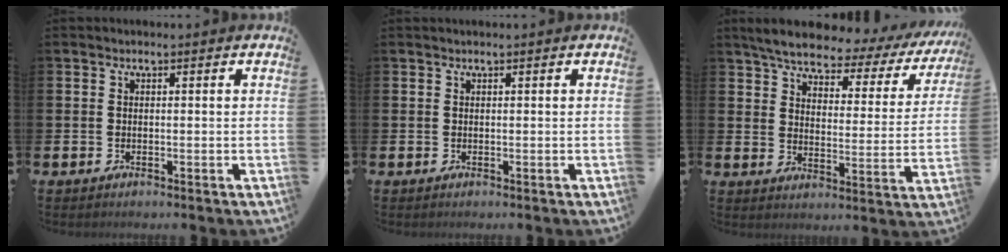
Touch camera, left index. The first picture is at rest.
{"total": 0.0}
{"total": 5.6, "force": [4.9, 1.5, 2.5], "torque": [-0.070, -0.033, 0.075]}